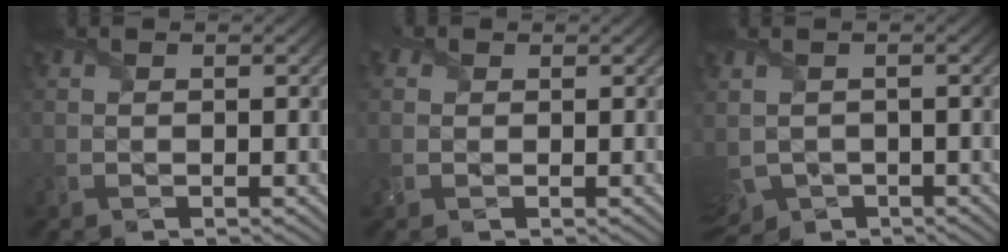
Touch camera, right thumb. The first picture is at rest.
{"total": 1.6, "force": [0.4, 1.5, 0.5], "torque": [-0.017, 0.001, 0.006]}
{"total": 4.3, "force": [-1.7, 3.0, 2.7], "torque": [-0.075, -0.027, -0.024]}